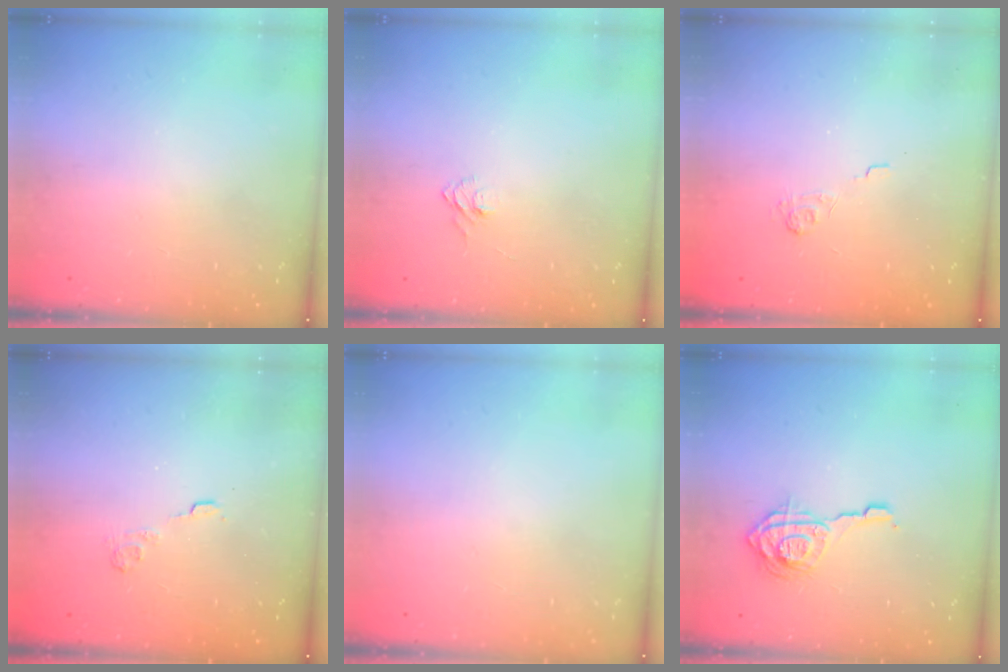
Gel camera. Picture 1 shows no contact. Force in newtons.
{"total": 4.5, "press": 4.4, "slide": 0.4}
{"total": 2.0, "press": 1.4, "slide": 1.4}
{"total": 2.7, "press": 2.3, "slide": 1.4}
{"total": 0.0}
{"total": 11.2, "press": 11.1, "slide": 1.2}